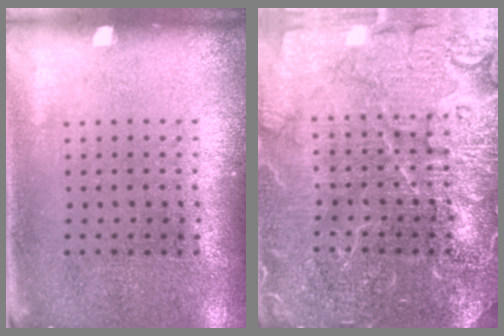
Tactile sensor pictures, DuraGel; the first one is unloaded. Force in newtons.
{"total": 4.9, "press": 4.9, "slide": 0.7}